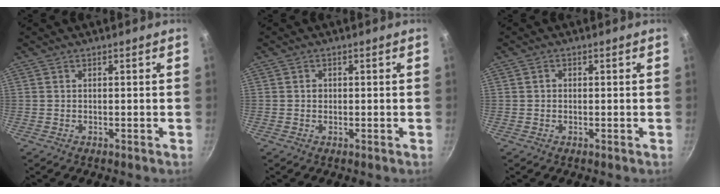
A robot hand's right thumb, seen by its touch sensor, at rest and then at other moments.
{"total": 1.1, "force": [0.1, 1.0, 0.4], "torque": [-0.003, 0.004, 0.002]}
{"total": 1.1, "force": [0.1, 1.0, 0.5], "torque": [-0.007, 0.006, 0.001]}